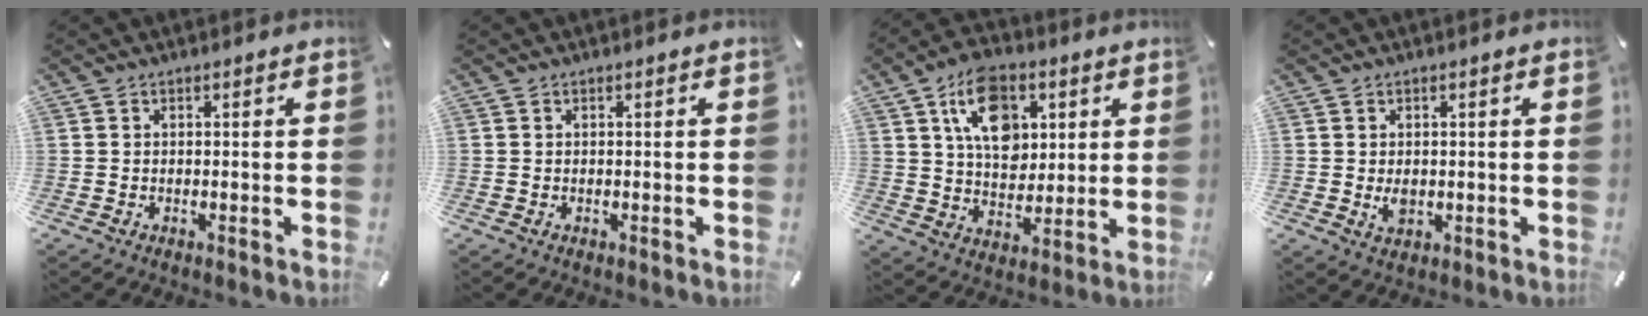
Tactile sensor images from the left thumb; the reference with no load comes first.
{"total": 0.0}
{"total": 14.0, "force": [5.8, 9.7, 8.3], "torque": [-0.133, -0.006, 0.106]}
{"total": 2.7, "force": [-0.1, 2.0, 1.9], "torque": [-0.042, 0.001, -0.003]}